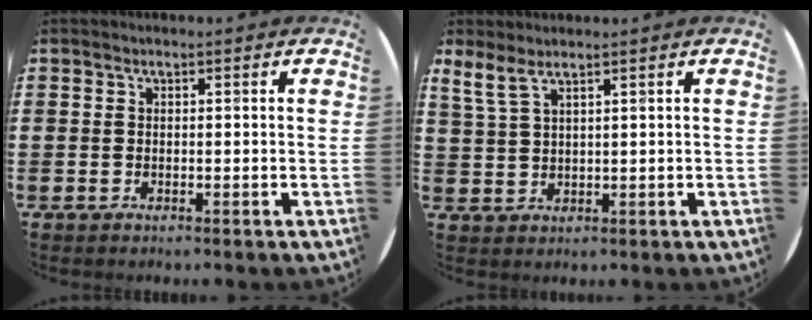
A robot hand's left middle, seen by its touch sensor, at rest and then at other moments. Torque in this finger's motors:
{"motor_torque": [0.10, -0.17, 0.21, 0.07]}